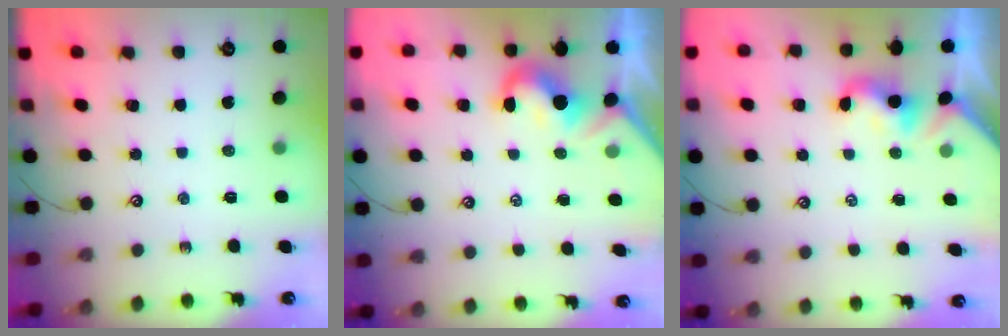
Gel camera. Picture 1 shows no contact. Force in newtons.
{"total": 1.8, "press": 1.6, "slide": 0.8}
{"total": 2.0, "press": 1.9, "slide": 0.4}